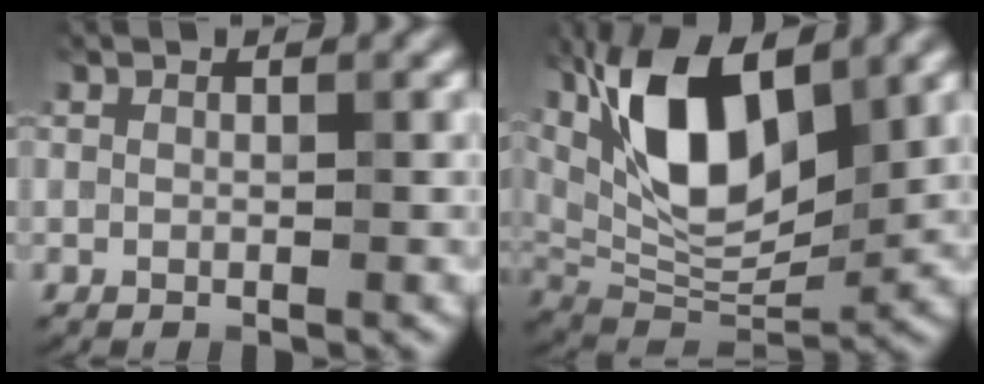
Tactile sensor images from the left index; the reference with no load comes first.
{"total": 11.1, "force": [4.2, 5.0, 9.0], "torque": [-0.162, 0.000, 0.075]}